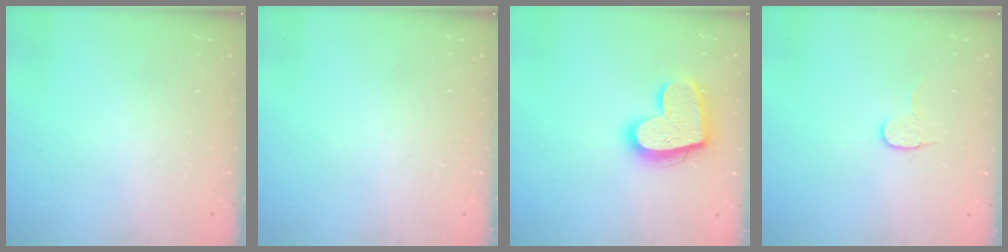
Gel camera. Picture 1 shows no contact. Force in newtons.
{"total": 0.0}
{"total": 17.4, "press": 17.3, "slide": 1.4}
{"total": 6.1, "press": 6.0, "slide": 0.5}